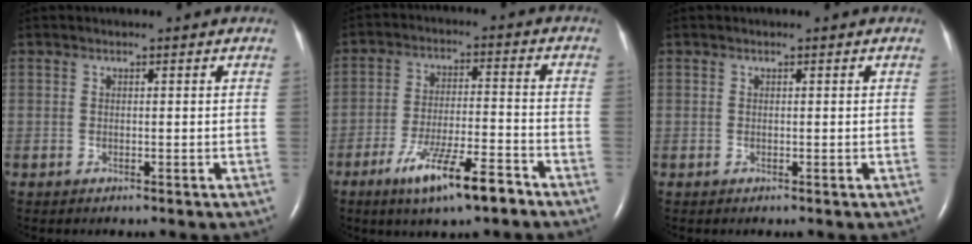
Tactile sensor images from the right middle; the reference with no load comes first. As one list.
[{"total": 10.8, "force": [-7.0, 1.3, 8.1], "torque": [-0.148, -0.015, -0.118]}, {"total": 0.0}]